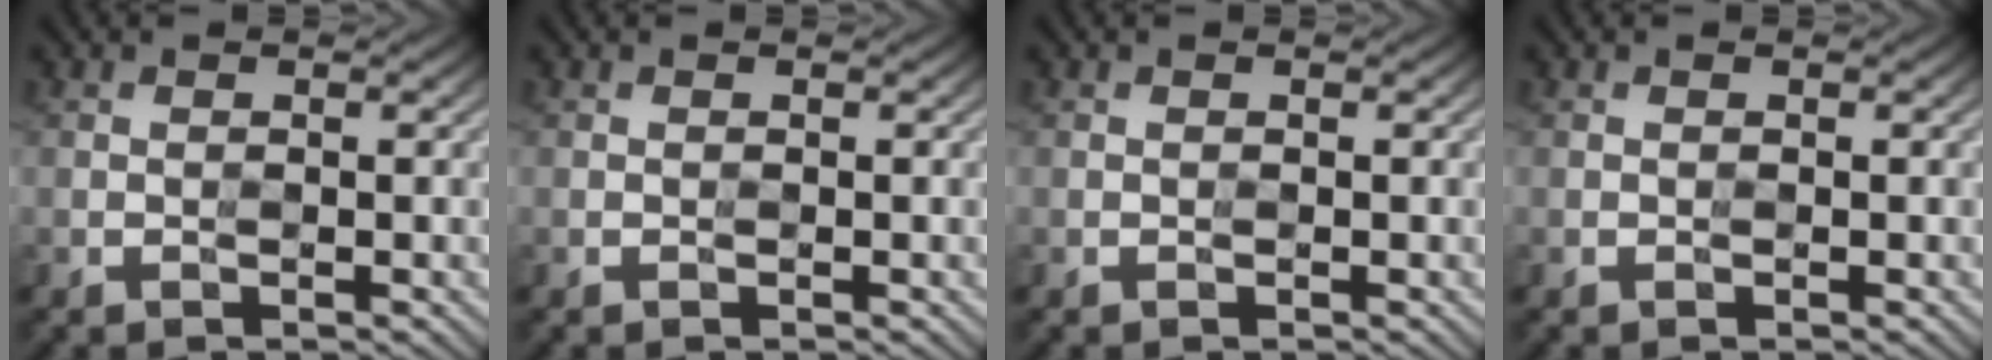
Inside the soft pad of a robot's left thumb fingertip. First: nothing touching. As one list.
[{"total": 0.0}, {"total": 0.0}, {"total": 0.0}]